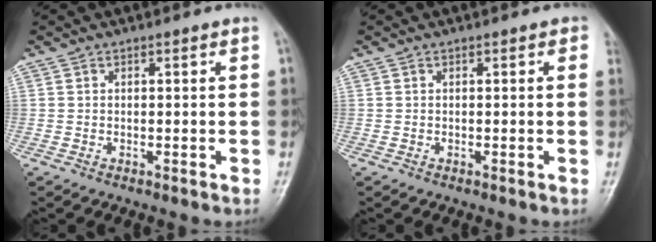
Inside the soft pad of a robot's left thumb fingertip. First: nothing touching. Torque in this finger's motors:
{"motor_torque": [1.05, 0.66, 0.60, -0.49, 0.01]}